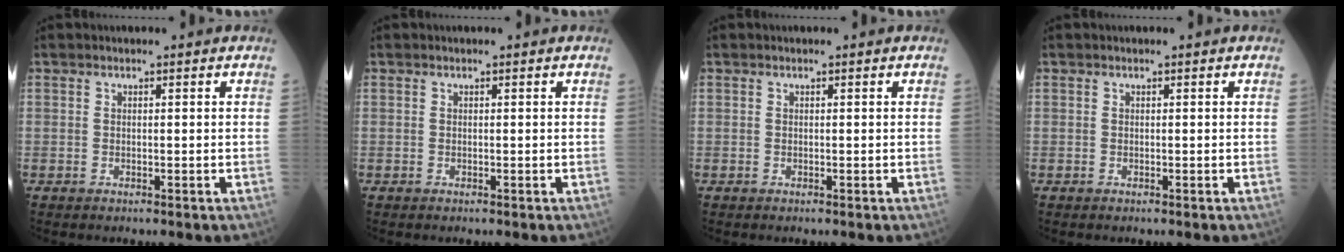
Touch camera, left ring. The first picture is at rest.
{"total": 0.0}
{"total": 0.0}
{"total": 0.0}